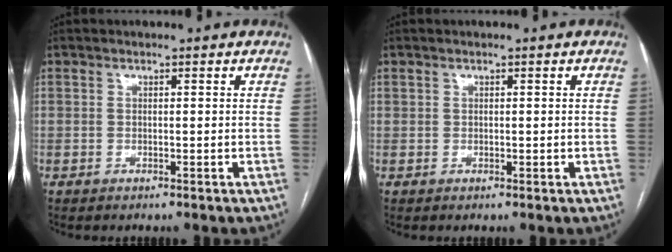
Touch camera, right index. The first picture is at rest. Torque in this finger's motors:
{"motor_torque": [-0.04, 0.14, 0.07, 0.00]}